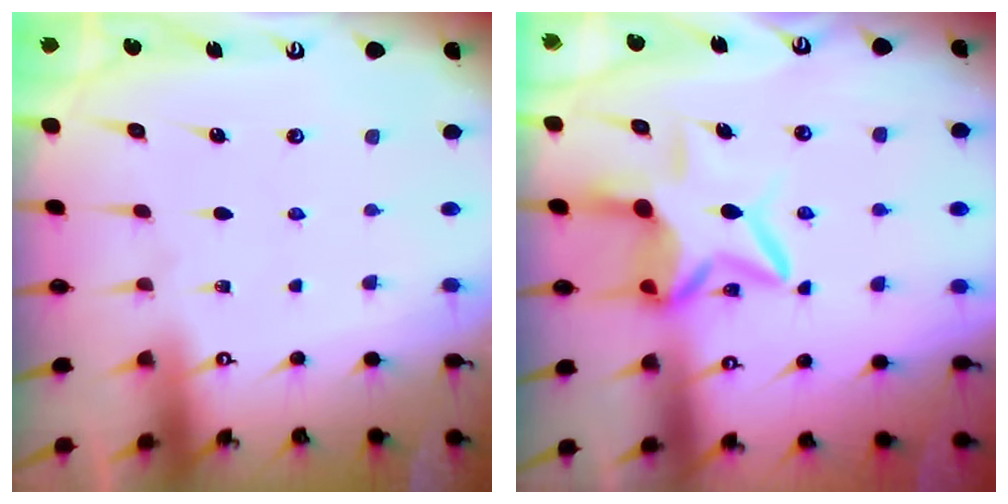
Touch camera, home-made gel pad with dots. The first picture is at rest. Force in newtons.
{"total": 10.2, "press": 10.1, "slide": 1.3}